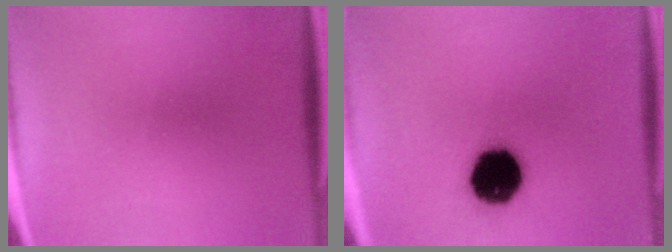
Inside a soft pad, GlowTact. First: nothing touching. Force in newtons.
{"total": 16.9}